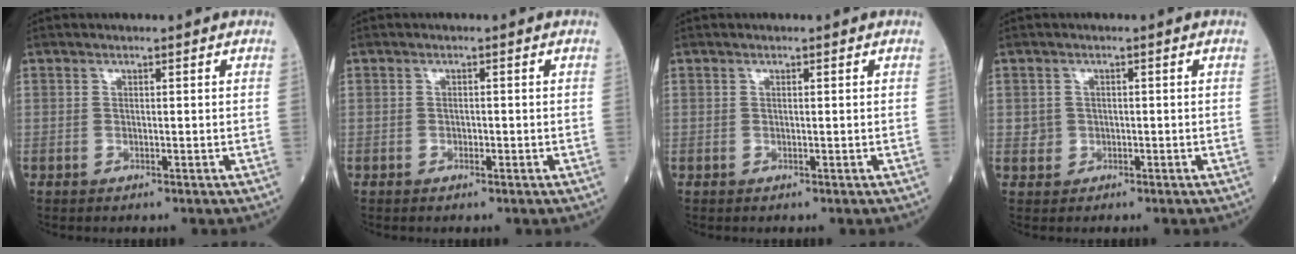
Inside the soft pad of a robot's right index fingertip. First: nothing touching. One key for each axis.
{"total": 0.9, "fx": -0.3, "fy": 0.5, "fz": 0.7, "tx": -0.013, "ty": 0.000, "tz": -0.005}
{"total": 0.0}
{"total": 1.6, "fx": -0.3, "fy": 1.6, "fz": 0.1, "tx": 0.003, "ty": 0.006, "tz": -0.003}